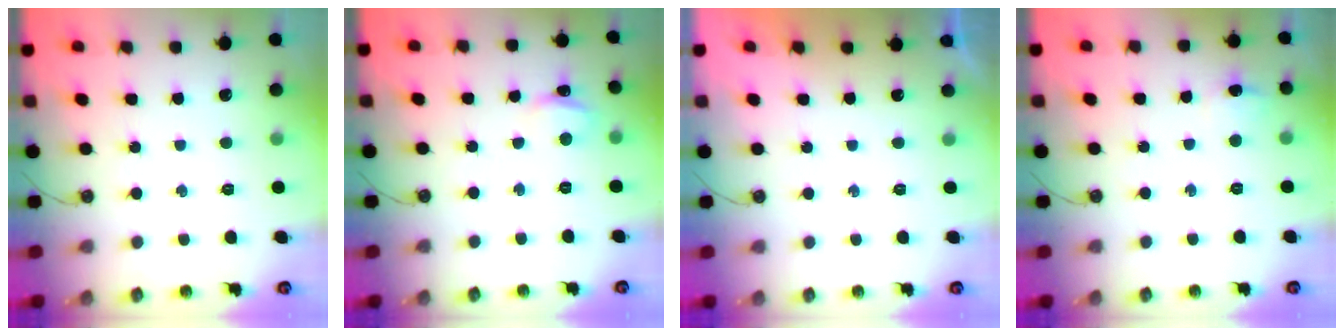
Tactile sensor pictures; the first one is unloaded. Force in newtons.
{"total": 3.4, "press": 3.4, "slide": 0.5}
{"total": 0.0}
{"total": 4.2, "press": 4.2, "slide": 0.3}